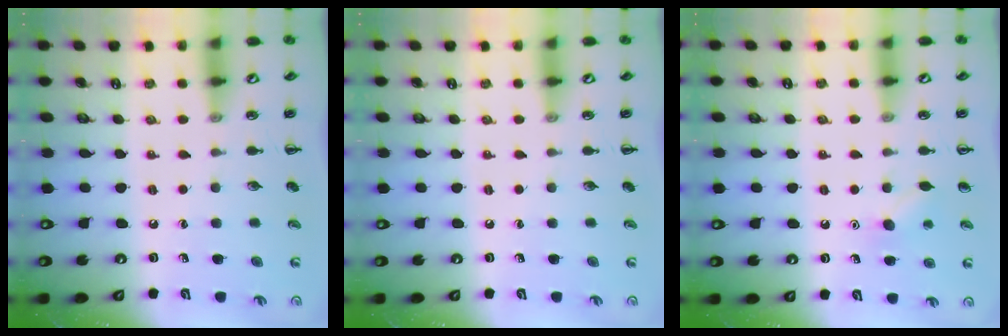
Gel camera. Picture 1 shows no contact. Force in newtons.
{"total": 0.0}
{"total": 5.6, "press": 5.4, "slide": 1.7}